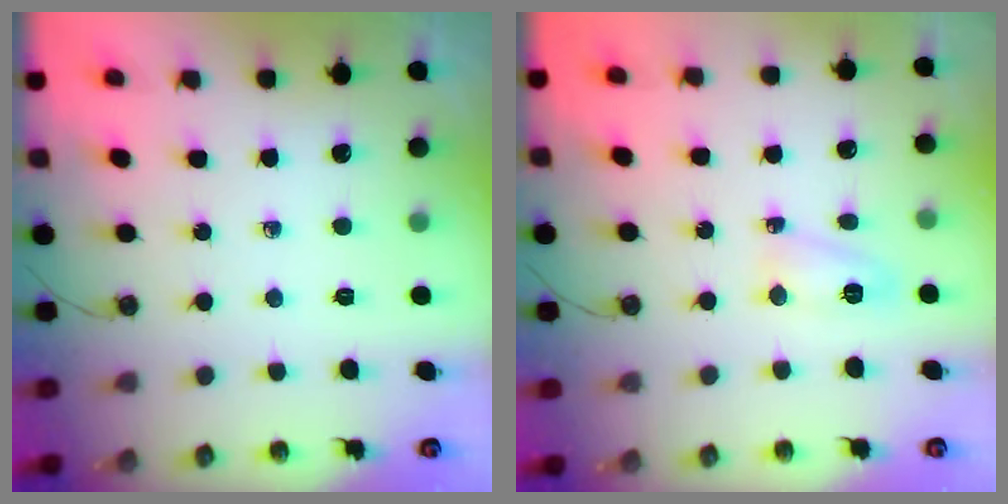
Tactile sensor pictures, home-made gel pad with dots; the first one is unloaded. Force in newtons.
{"total": 5.2, "press": 5.1, "slide": 0.6}